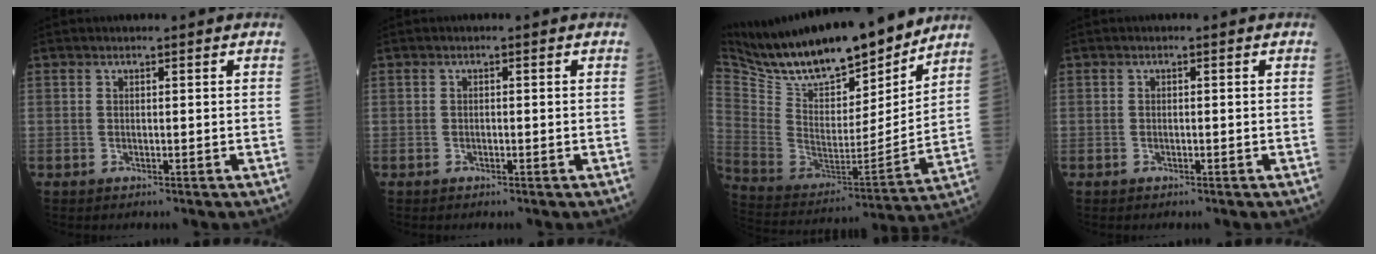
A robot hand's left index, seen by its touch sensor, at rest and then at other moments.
{"total": 0.0}
{"total": 23.0, "force": [19.8, 5.9, 10.1], "torque": [-0.194, -0.021, 0.328]}
{"total": 0.0}